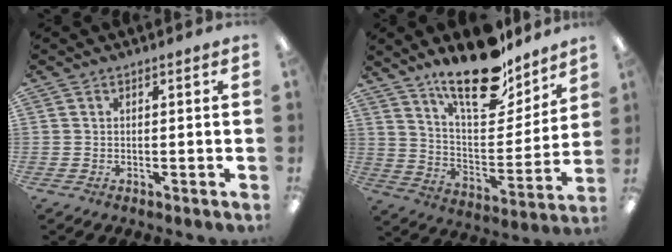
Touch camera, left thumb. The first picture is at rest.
{"total": 19.9, "force": [15.6, 7.1, 10.0], "torque": [-0.161, -0.102, 0.269]}